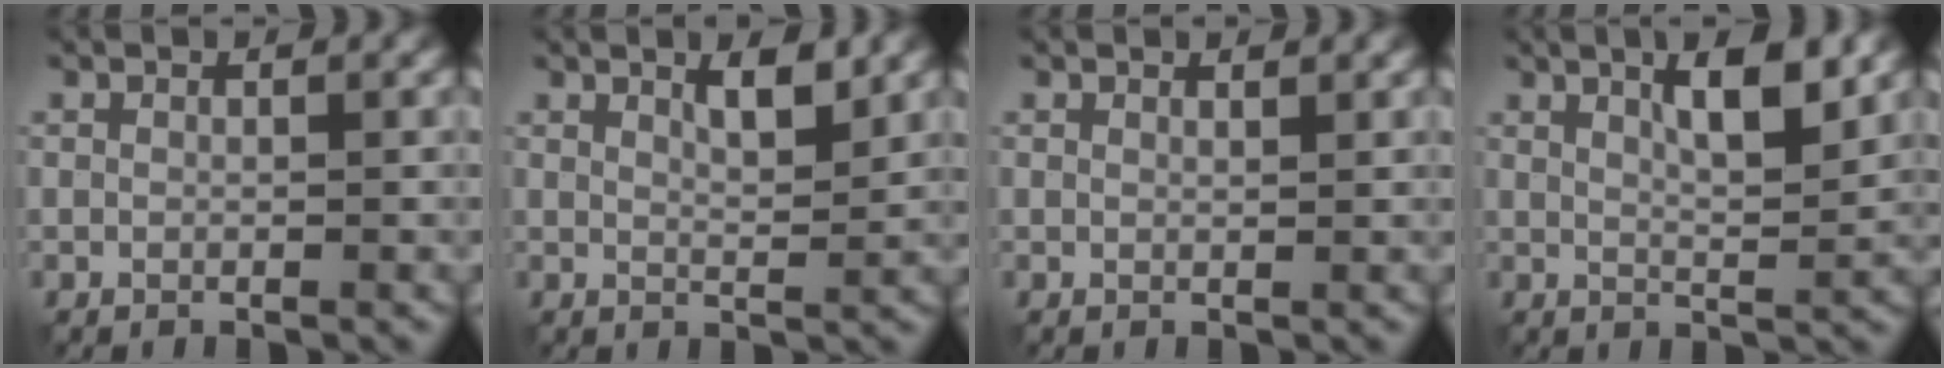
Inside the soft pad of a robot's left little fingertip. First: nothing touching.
{"total": 2.5, "force": [1.7, 0.5, 1.8], "torque": [-0.027, -0.004, 0.029]}
{"total": 0.7, "force": [0.7, 0.0, 0.2], "torque": [-0.002, 0.000, 0.012]}
{"total": 4.8, "force": [2.2, 1.0, 4.2], "torque": [-0.067, -0.001, 0.036]}